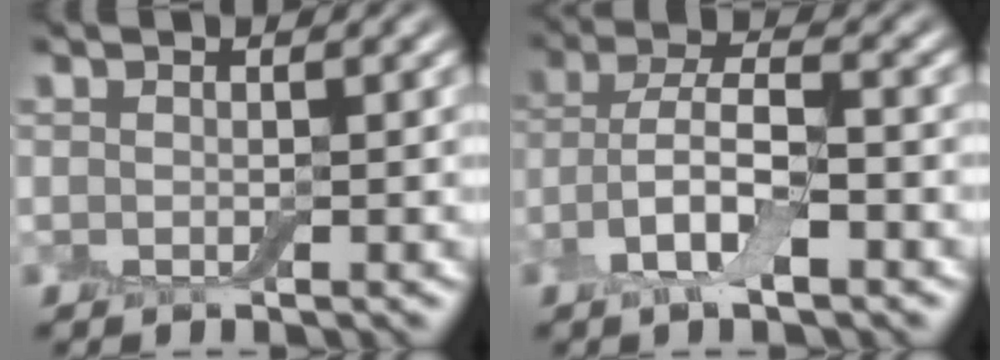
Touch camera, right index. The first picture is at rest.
{"total": 5.9, "force": [-2.5, 2.6, 4.7], "torque": [-0.093, 0.005, -0.054]}